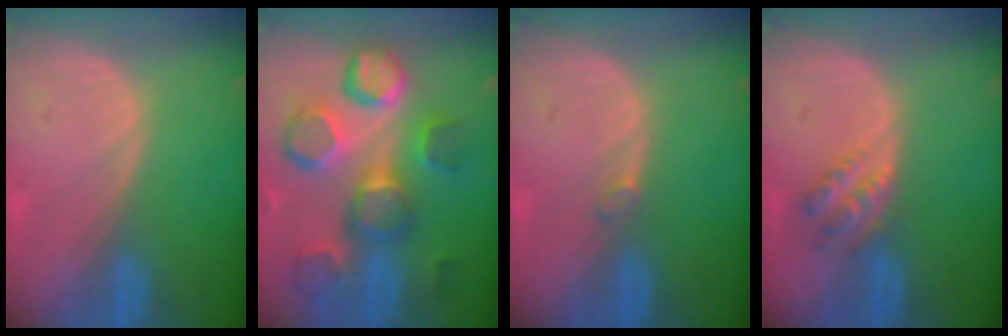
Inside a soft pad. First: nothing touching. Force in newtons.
{"total": 11.7, "press": 10.8, "slide": 4.4}
{"total": 0.9, "press": 0.8, "slide": 0.2}
{"total": 4.5, "press": 3.8, "slide": 2.5}